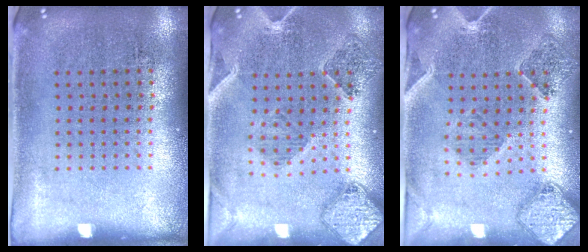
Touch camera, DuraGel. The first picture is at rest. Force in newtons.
{"total": 0.9, "press": 0.9, "slide": 0.3}
{"total": 0.9, "press": 0.9, "slide": 0.3}